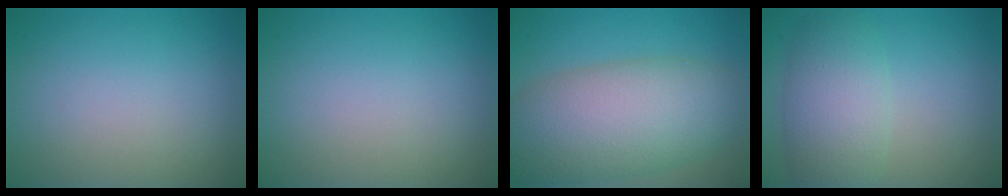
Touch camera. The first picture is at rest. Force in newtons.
{"total": 0.0}
{"total": 10.0, "press": 10.0, "slide": 0.3}
{"total": 5.4, "press": 5.4, "slide": 0.2}